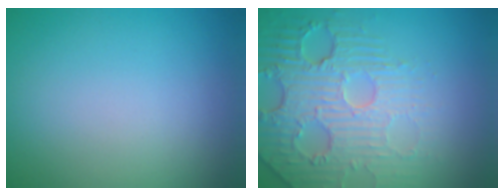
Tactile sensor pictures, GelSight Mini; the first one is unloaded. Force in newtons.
{"total": 5.4, "press": 4.9, "slide": 2.4}